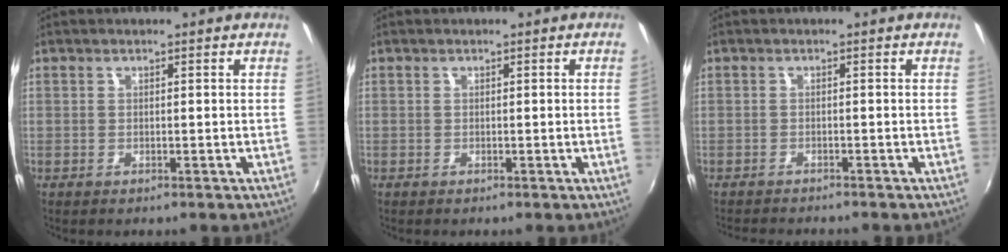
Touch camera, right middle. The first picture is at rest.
{"total": 1.0, "force": [0.1, -0.6, 0.8], "torque": [-0.006, -0.007, 0.003]}
{"total": 3.6, "force": [-3.5, 0.2, 1.0], "torque": [-0.032, -0.016, -0.060]}